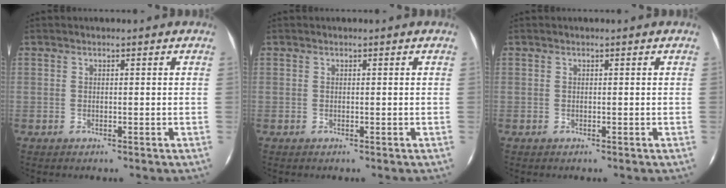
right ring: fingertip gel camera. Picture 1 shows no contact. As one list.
[{"total": 0.0}, {"total": 0.0}]